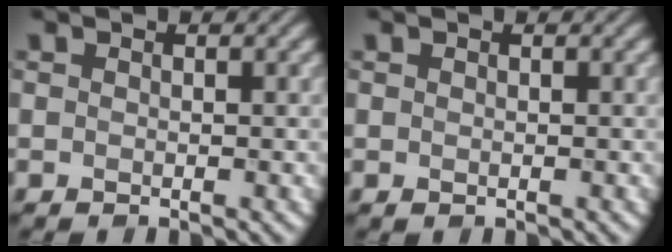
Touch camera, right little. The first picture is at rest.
{"total": 0.0}